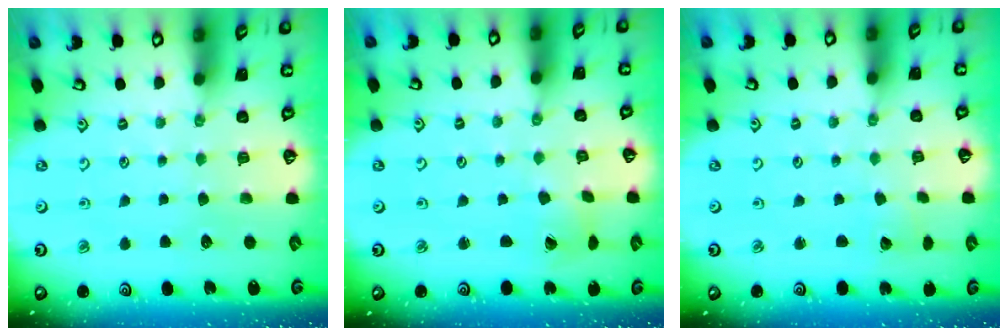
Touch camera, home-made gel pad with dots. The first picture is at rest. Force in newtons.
{"total": 1.4, "press": 1.4, "slide": 0.2}
{"total": 2.3, "press": 2.3, "slide": 0.2}